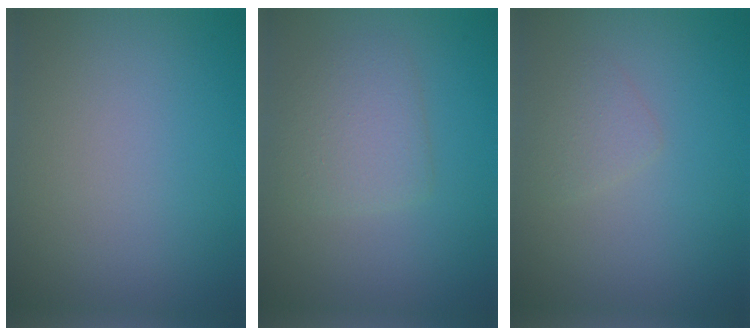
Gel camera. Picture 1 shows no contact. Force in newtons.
{"total": 2.9, "press": 2.9, "slide": 0.2}
{"total": 1.4, "press": 1.4, "slide": 0.1}